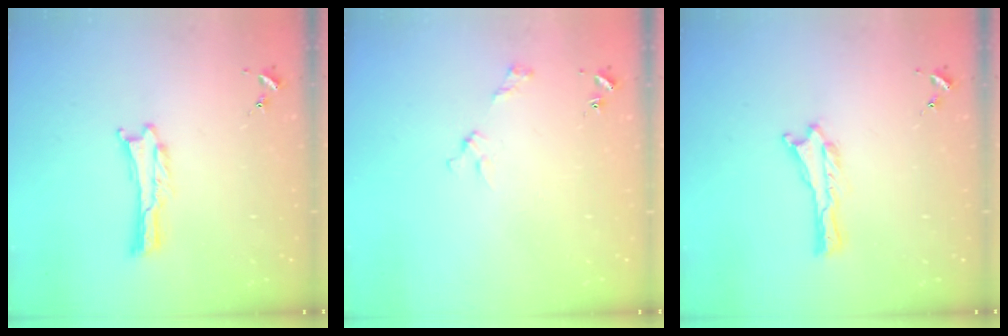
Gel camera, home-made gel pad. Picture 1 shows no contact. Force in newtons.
{"total": 2.7, "press": 2.6, "slide": 0.3}
{"total": 0.0}